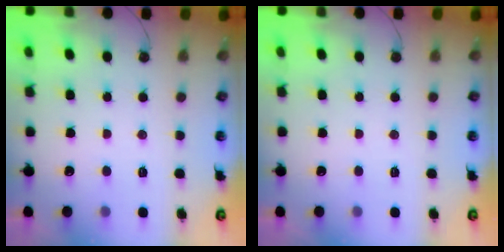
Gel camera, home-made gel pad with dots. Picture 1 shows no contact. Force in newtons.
{"total": 0.0}